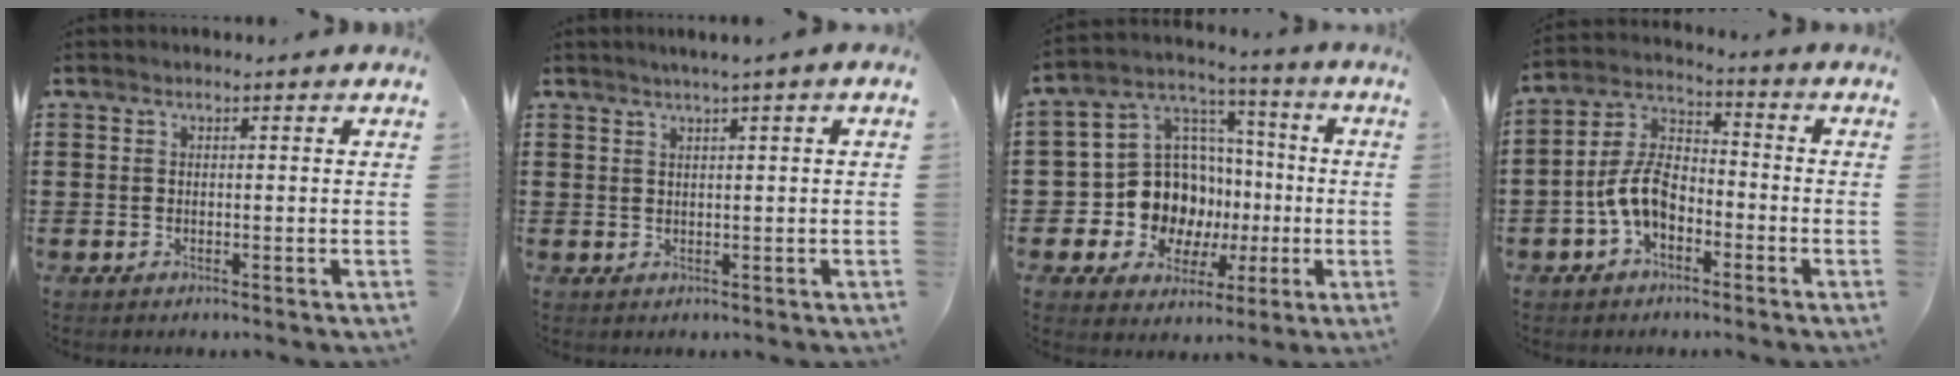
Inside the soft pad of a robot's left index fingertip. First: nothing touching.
{"total": 1.3, "force": [0.7, -0.3, 1.0], "torque": [-0.018, -0.002, 0.013]}
{"total": 12.5, "force": [-2.1, 11.5, 4.5], "torque": [-0.132, 0.001, -0.027]}
{"total": 7.9, "force": [-3.5, 4.5, 5.5], "torque": [-0.138, 0.006, -0.074]}